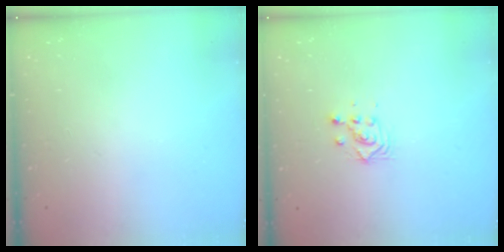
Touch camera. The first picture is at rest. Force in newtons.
{"total": 2.8, "press": 2.8, "slide": 0.1}